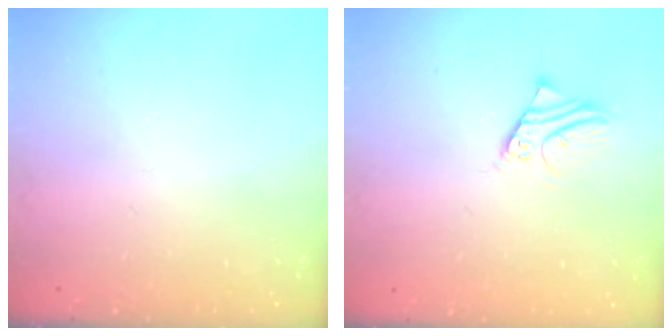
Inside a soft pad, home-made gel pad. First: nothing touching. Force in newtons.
{"total": 2.6, "press": 2.6, "slide": 0.1}